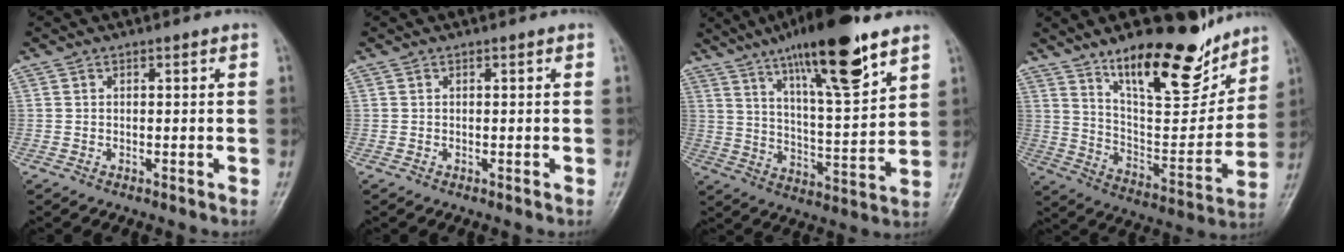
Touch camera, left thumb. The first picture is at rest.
{"total": 0.0}
{"total": 19.4, "force": [12.2, 3.8, 14.6], "torque": [-0.220, -0.053, 0.206]}
{"total": 21.0, "force": [14.4, 7.3, 13.4], "torque": [-0.159, -0.091, 0.240]}